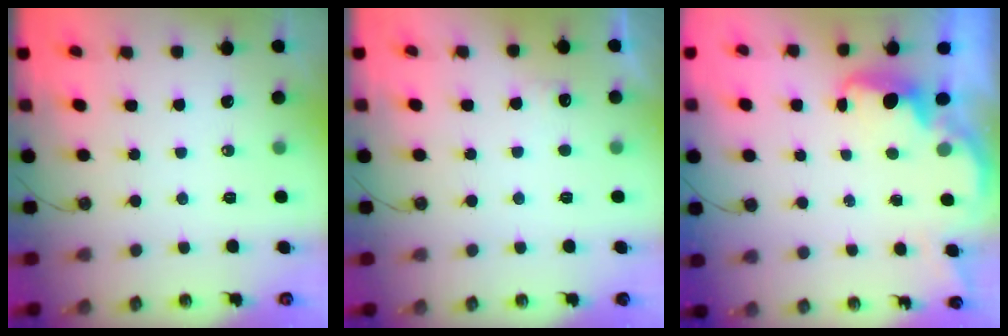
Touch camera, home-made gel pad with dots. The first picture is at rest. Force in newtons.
{"total": 5.3, "press": 5.2, "slide": 1.2}
{"total": 1.7, "press": 1.6, "slide": 0.6}